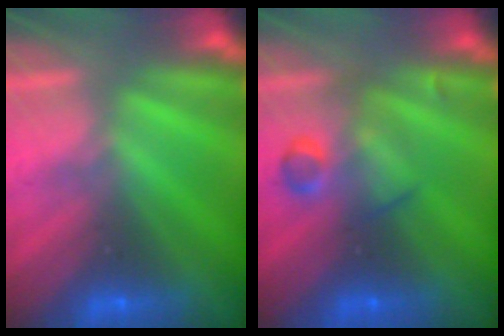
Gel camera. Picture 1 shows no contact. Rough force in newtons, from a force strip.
{"total": 2.8}